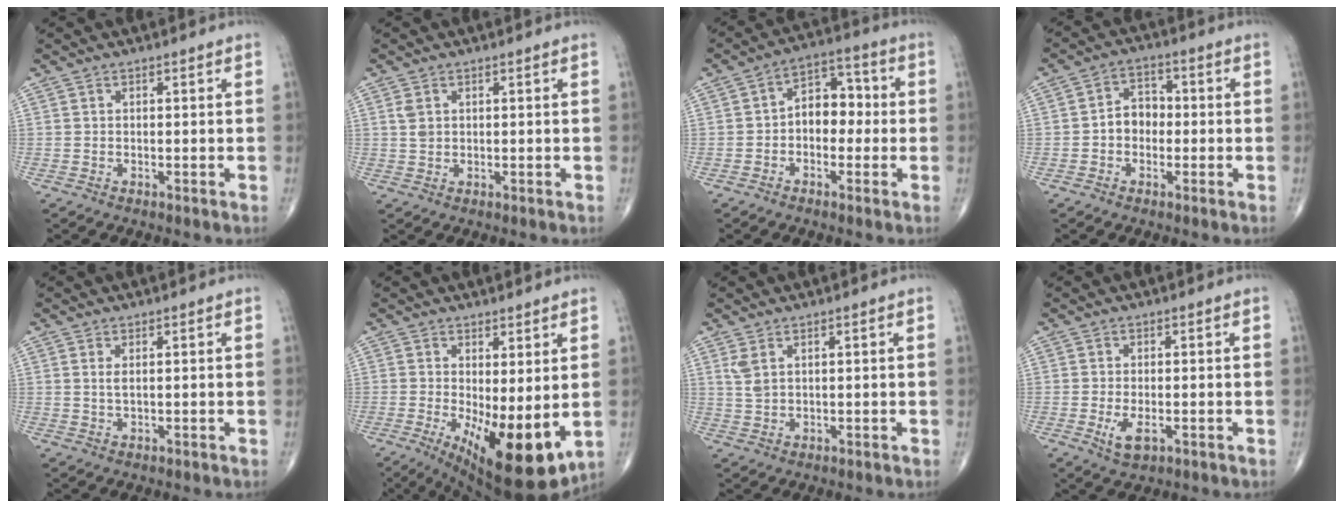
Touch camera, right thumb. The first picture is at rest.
{"total": 1.9, "force": [0.7, 1.3, 1.2], "torque": [-0.023, -0.001, 0.017]}
{"total": 8.2, "force": [-0.6, 5.7, 5.9], "torque": [-0.058, 0.035, -0.024]}
{"total": 5.5, "force": [-0.8, 4.3, 3.3], "torque": [-0.032, 0.024, -0.024]}
{"total": 1.5, "force": [0.5, 0.5, 1.3], "torque": [-0.030, -0.004, 0.013]}
{"total": 14.1, "force": [-1.9, 5.1, 13.0], "torque": [-0.196, -0.032, -0.010]}
{"total": 2.7, "force": [1.4, 1.3, 2.0], "torque": [-0.044, 0.000, 0.036]}
{"total": 3.8, "force": [-1.0, 1.8, 3.2], "torque": [-0.060, -0.008, -0.014]}